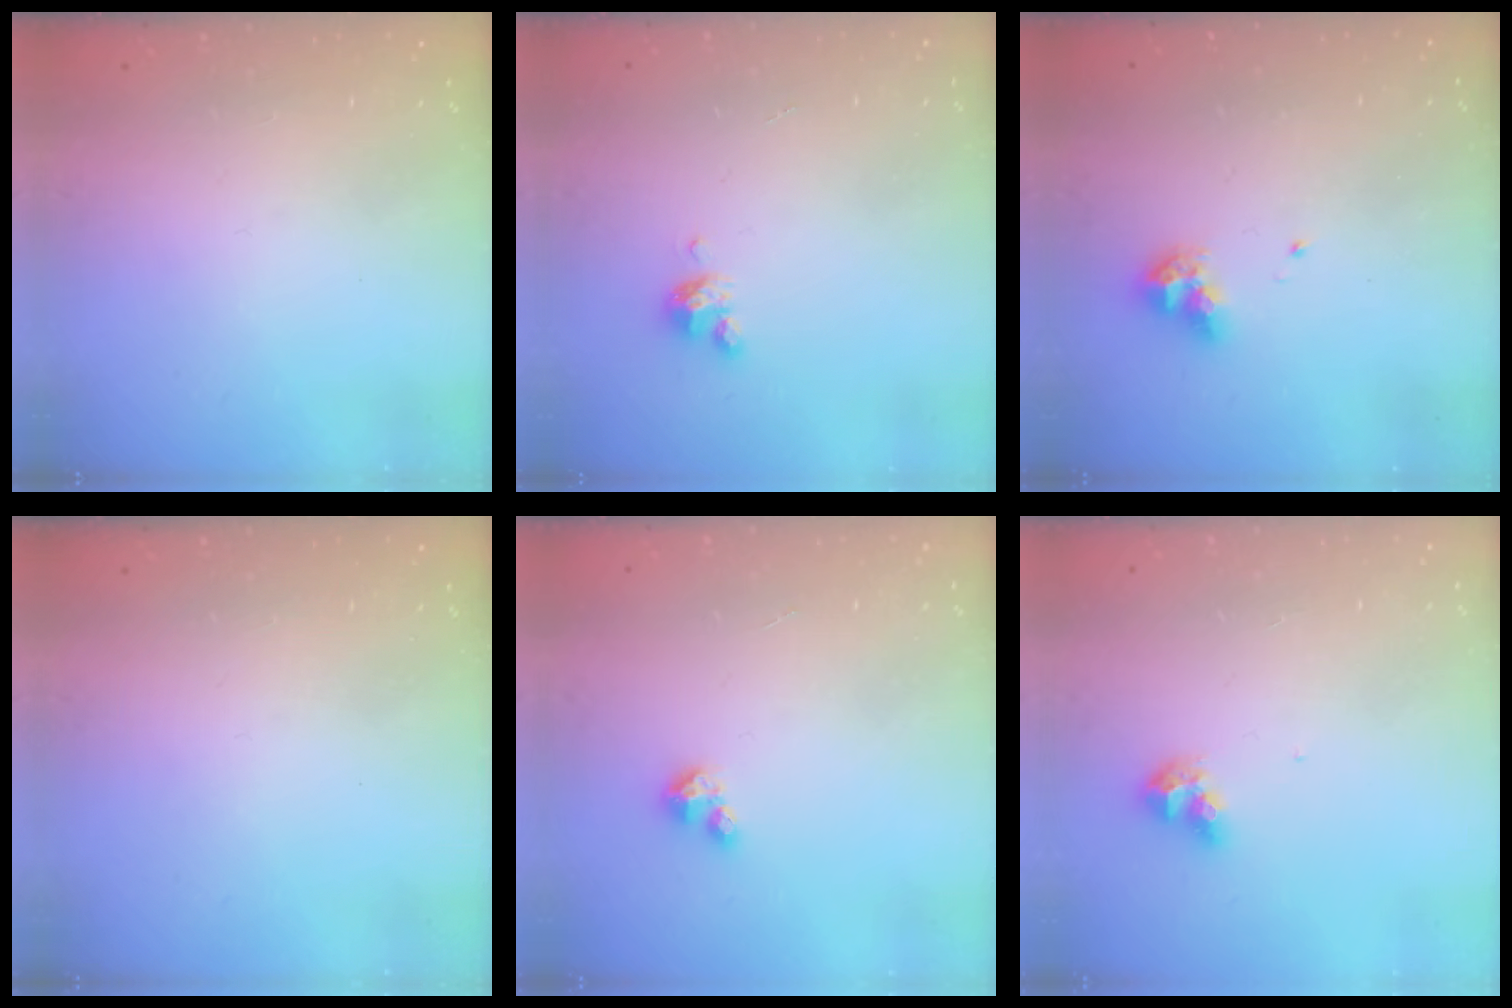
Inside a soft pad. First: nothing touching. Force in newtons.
{"total": 4.1, "press": 4.1, "slide": 0.3}
{"total": 8.5, "press": 8.4, "slide": 0.9}
{"total": 0.0}
{"total": 2.7, "press": 2.7, "slide": 0.3}
{"total": 7.9, "press": 7.9, "slide": 0.6}